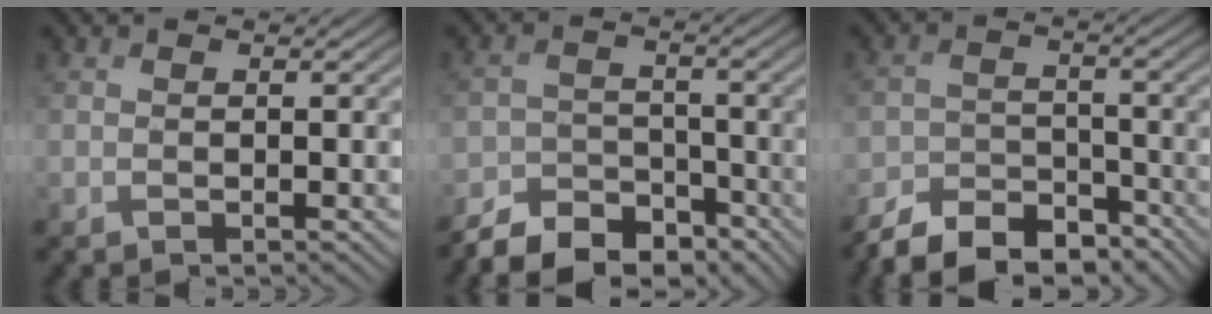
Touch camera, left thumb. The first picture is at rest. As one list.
[{"total": 8.6, "force": [-7.4, 3.9, 1.9], "torque": [-0.029, -0.021, -0.127]}, {"total": 9.3, "force": [-8.1, 3.8, 2.5], "torque": [-0.039, -0.023, -0.135]}]